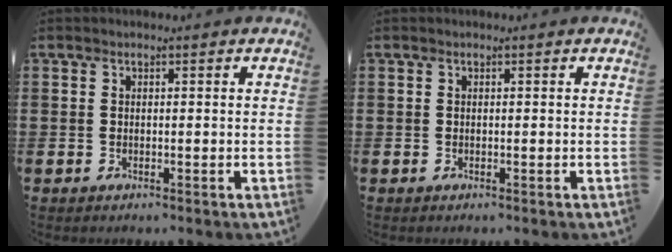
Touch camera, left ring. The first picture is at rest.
{"total": 0.0}